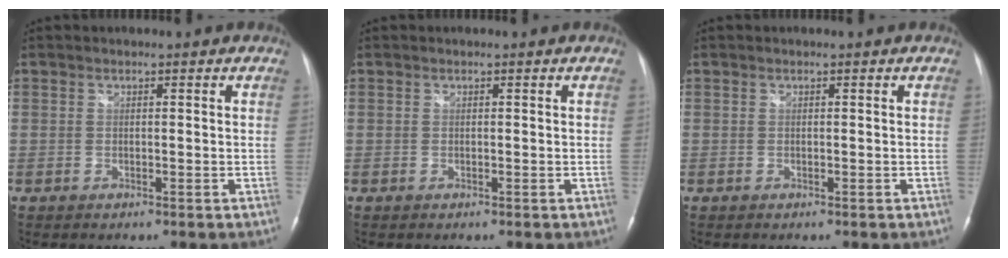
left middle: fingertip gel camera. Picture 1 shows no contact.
{"total": 0.0}
{"total": 0.0}